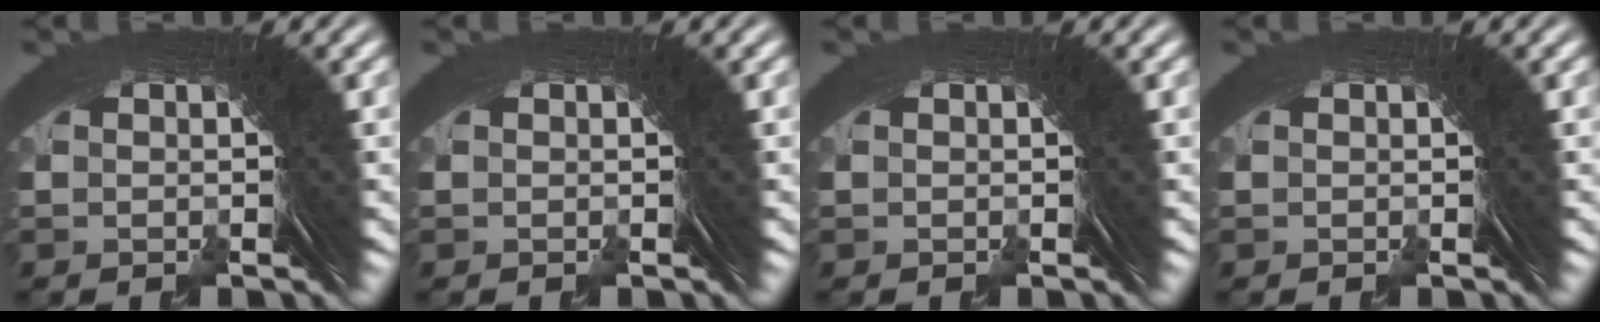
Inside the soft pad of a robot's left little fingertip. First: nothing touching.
{"total": 0.0}
{"total": 0.0}
{"total": 0.0}